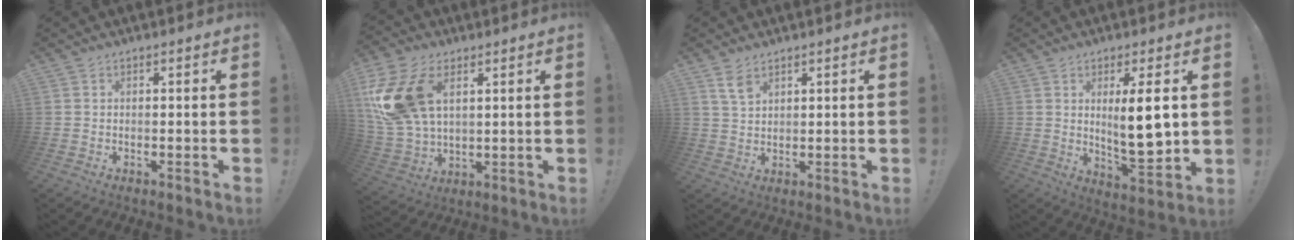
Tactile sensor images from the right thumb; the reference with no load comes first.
{"total": 20.1, "force": [6.3, 12.8, 14.2], "torque": [-0.281, -0.019, 0.115]}
{"total": 4.9, "force": [3.2, 2.6, 2.7], "torque": [-0.045, -0.016, 0.060]}
{"total": 11.9, "force": [2.7, 2.5, 11.3], "torque": [-0.177, -0.024, 0.037]}